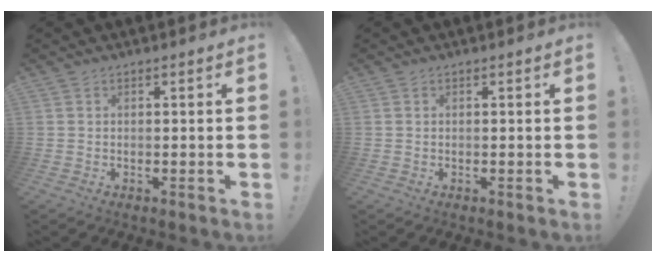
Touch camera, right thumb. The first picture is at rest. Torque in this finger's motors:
{"motor_torque": [-0.03, -0.01, 0.31, -0.19, 0.03]}